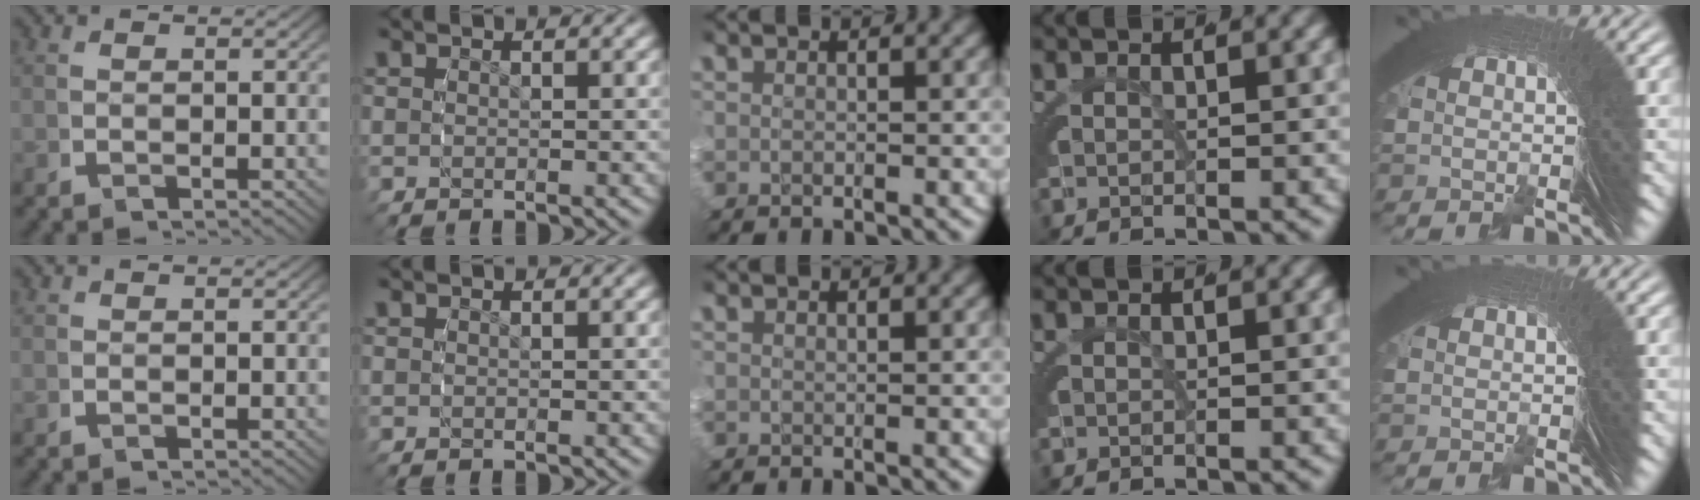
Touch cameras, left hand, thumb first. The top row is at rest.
{"thumb": {"total": 0.6, "force": [0.1, -0.3, -0.5], "torque": [0.019, 0.005, -0.002]}}